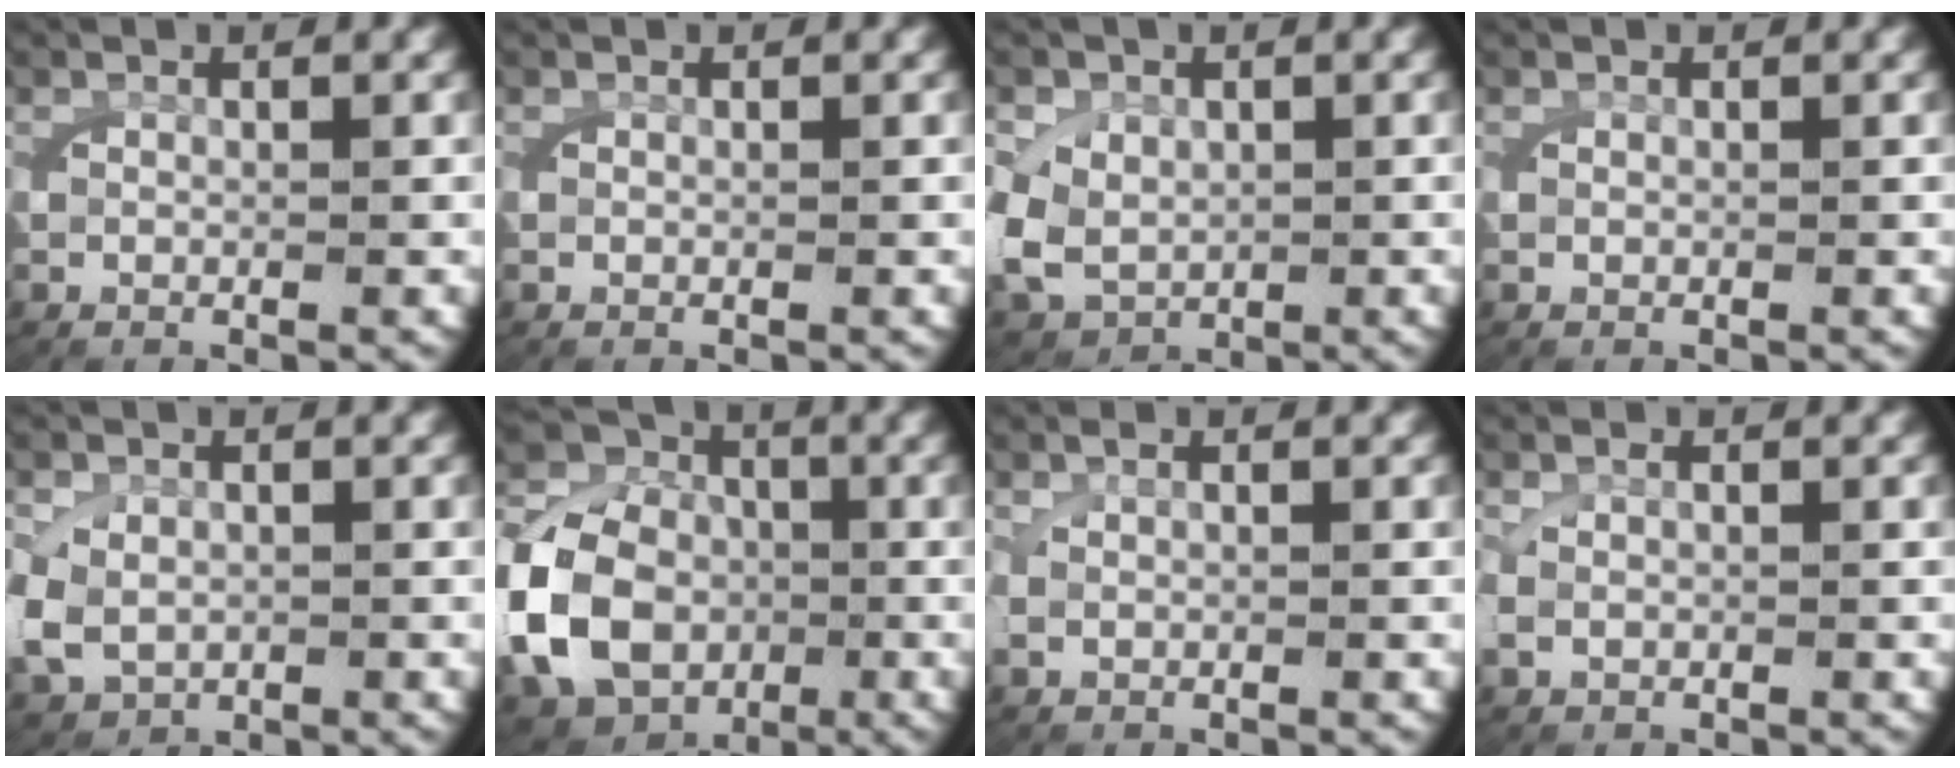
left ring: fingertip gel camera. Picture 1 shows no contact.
{"total": 0.0}
{"total": 5.3, "force": [-0.8, 4.6, 2.5], "torque": [-0.075, -0.032, 0.007]}
{"total": 0.0}
{"total": 3.2, "force": [-0.5, 2.7, 1.6], "torque": [-0.048, -0.015, 0.005]}
{"total": 12.8, "force": [-2.5, 11.3, 5.6], "torque": [-0.137, -0.043, -0.038]}
{"total": 0.9, "force": [0.2, 0.7, 0.6], "torque": [-0.023, -0.001, 0.009]}
{"total": 1.2, "force": [0.0, 1.0, 0.7], "torque": [-0.029, -0.004, 0.007]}